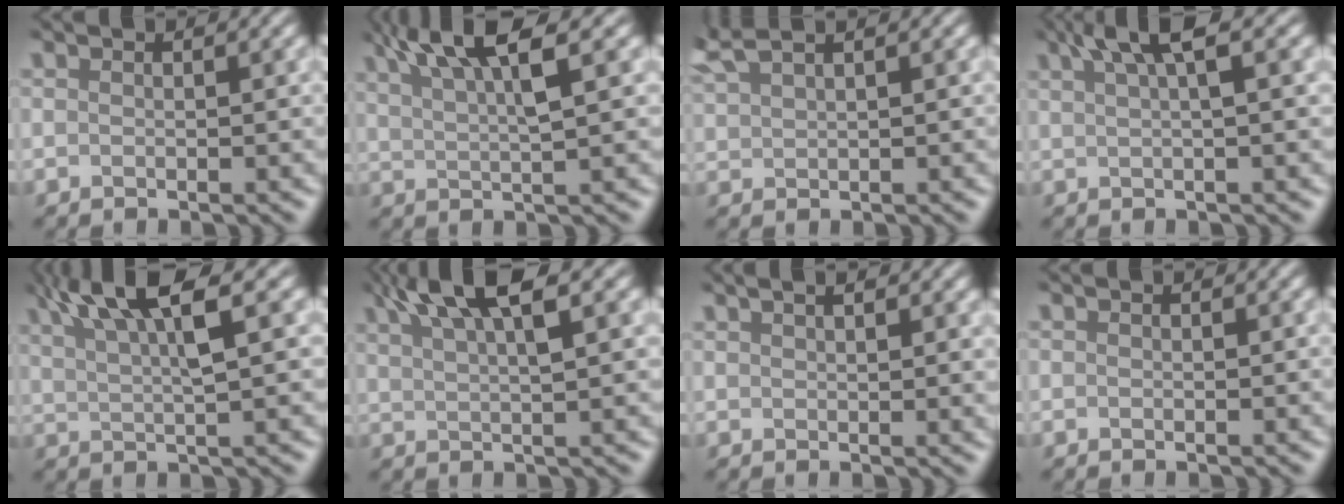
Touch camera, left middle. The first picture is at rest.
{"total": 4.8, "force": [3.3, 0.0, 3.5], "torque": [-0.072, 0.016, 0.077]}
{"total": 2.8, "force": [2.5, 0.3, 1.1], "torque": [-0.041, 0.030, 0.049]}
{"total": 2.5, "force": [1.5, -0.5, 1.9], "torque": [-0.049, 0.011, 0.046]}
{"total": 5.4, "force": [3.3, 0.4, 4.2], "torque": [-0.087, 0.017, 0.080]}
{"total": 4.5, "force": [3.5, 0.1, 2.9], "torque": [-0.059, 0.019, 0.076]}
{"total": 2.1, "force": [1.1, 0.6, 1.6], "torque": [-0.006, 0.020, 0.007]}
{"total": 0.0}